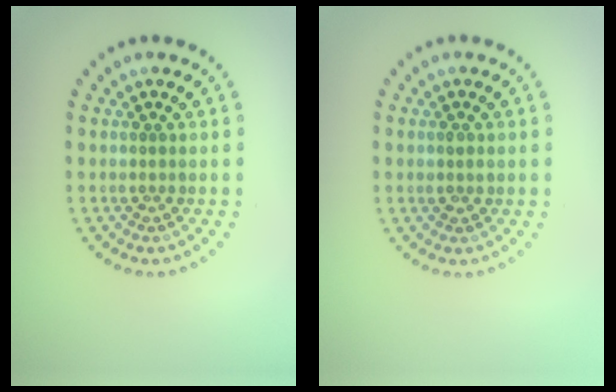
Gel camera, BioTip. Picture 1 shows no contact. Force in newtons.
{"total": 0.8, "press": 0.7, "slide": 0.3}